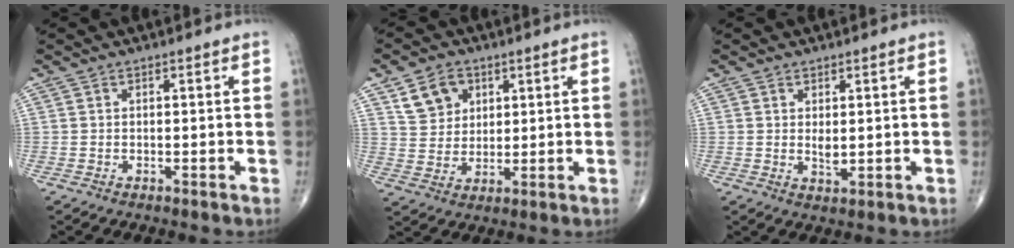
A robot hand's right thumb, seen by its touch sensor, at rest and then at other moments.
{"total": 7.7, "force": [3.6, 6.0, 3.2], "torque": [-0.031, -0.015, 0.069]}
{"total": 2.4, "force": [0.4, 1.2, 2.1], "torque": [-0.033, -0.009, 0.011]}